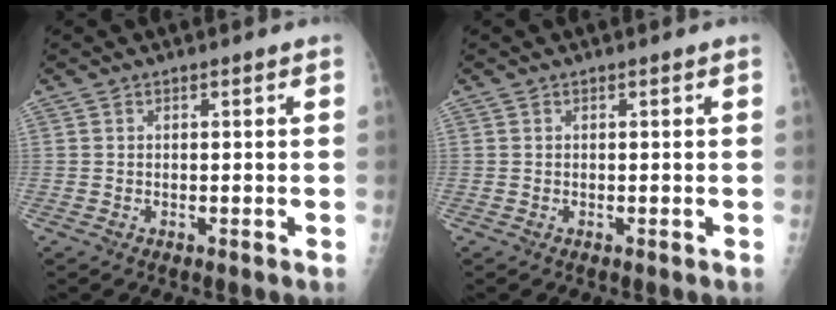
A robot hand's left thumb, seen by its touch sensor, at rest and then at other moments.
{"total": 0.0}